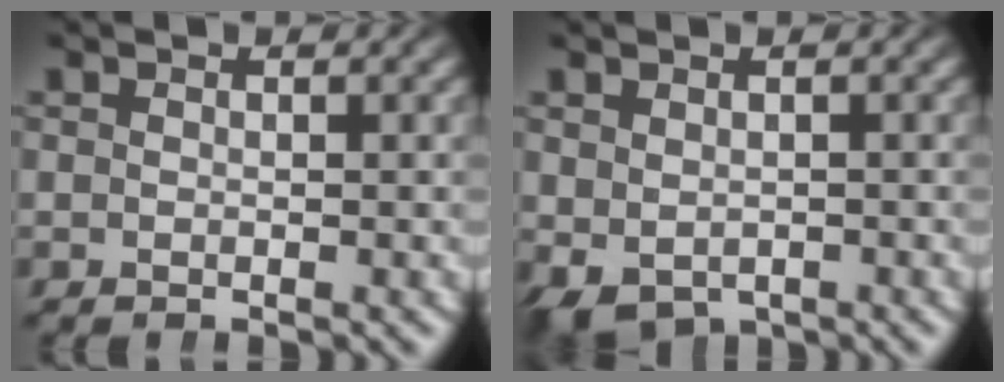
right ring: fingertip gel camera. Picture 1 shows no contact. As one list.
[{"total": 3.5, "force": [-1.8, 2.6, 1.4], "torque": [-0.033, -0.024, -0.008]}]